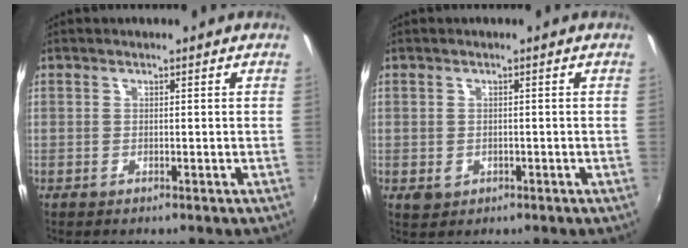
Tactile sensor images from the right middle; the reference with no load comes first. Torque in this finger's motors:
{"motor_torque": [0.37, -0.19, 0.00, 0.01]}